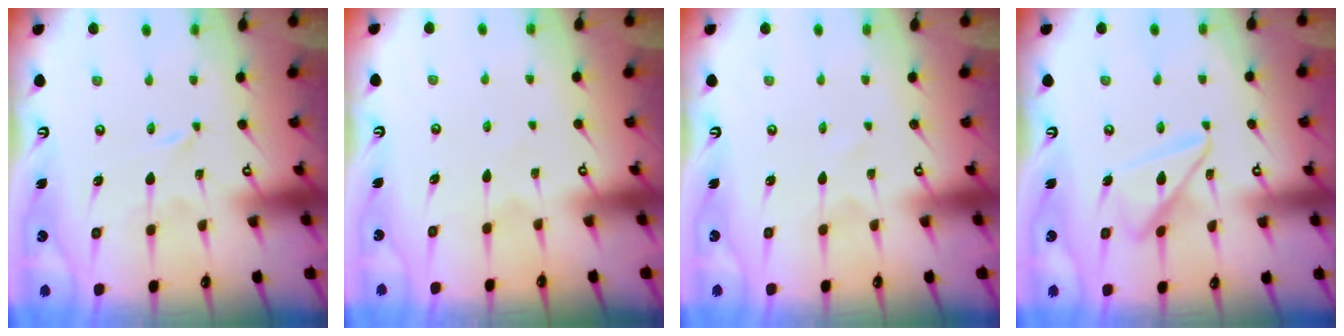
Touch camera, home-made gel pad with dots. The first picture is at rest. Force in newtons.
{"total": 3.7, "press": 3.7, "slide": 0.3}
{"total": 1.2, "press": 1.2, "slide": 0.2}
{"total": 12.6, "press": 12.6, "slide": 1.1}